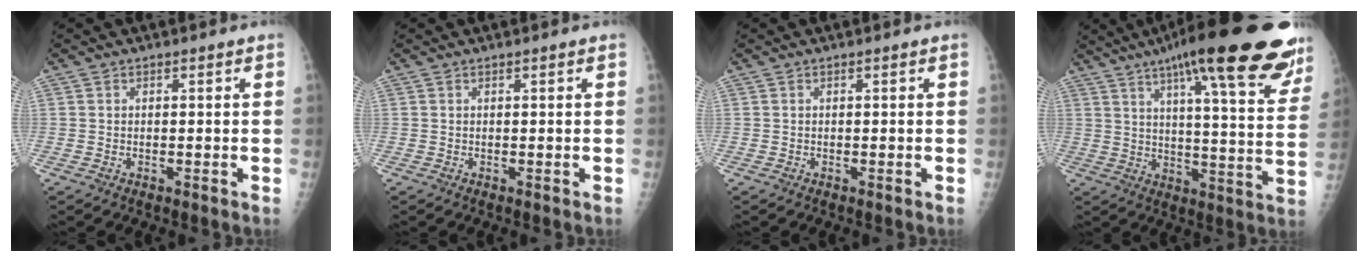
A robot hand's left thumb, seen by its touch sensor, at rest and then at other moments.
{"total": 0.0}
{"total": 0.0}
{"total": 28.7, "force": [19.5, 5.7, 20.3], "torque": [-0.265, -0.054, 0.255]}